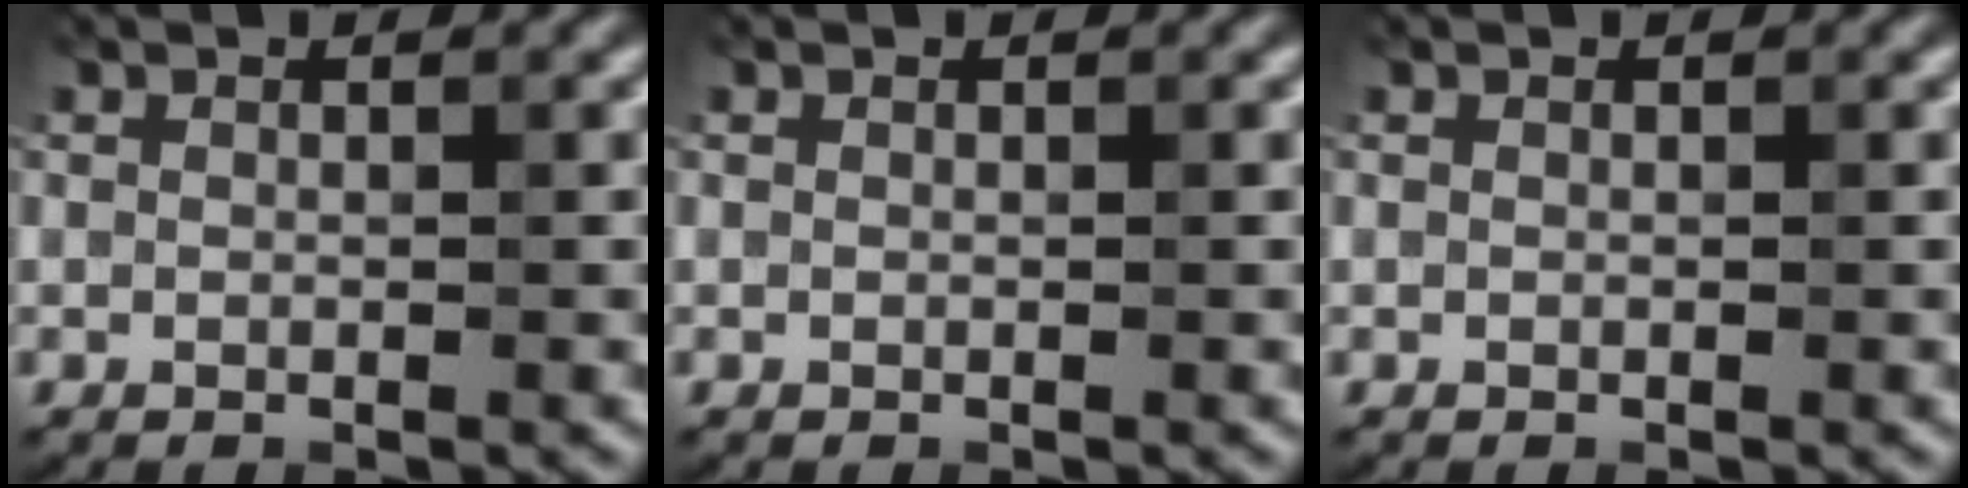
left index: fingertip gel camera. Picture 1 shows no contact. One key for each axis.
{"total": 0.0}
{"total": 0.0}